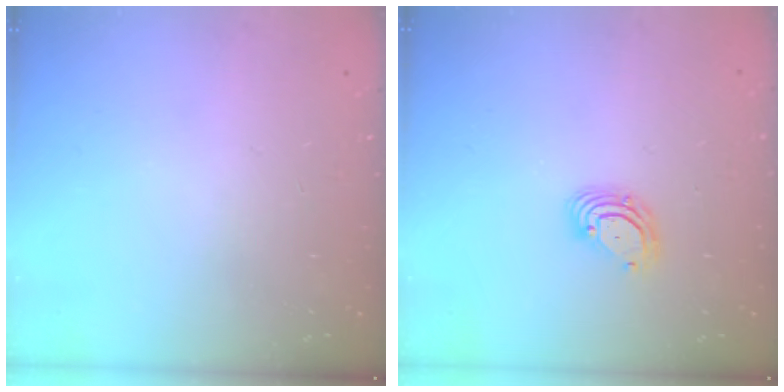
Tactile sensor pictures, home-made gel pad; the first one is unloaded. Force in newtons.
{"total": 4.9, "press": 4.9, "slide": 0.5}